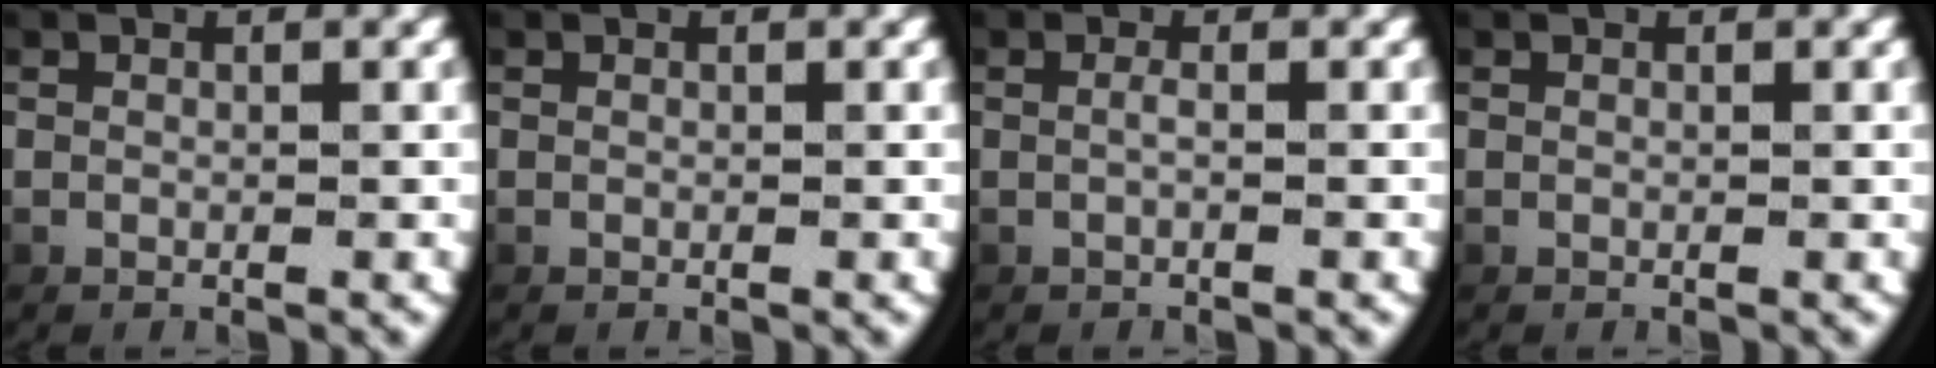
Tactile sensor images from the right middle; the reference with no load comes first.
{"total": 0.0}
{"total": 0.8, "force": [-0.3, -0.3, 0.6], "torque": [-0.019, -0.004, 0.000]}
{"total": 0.0}